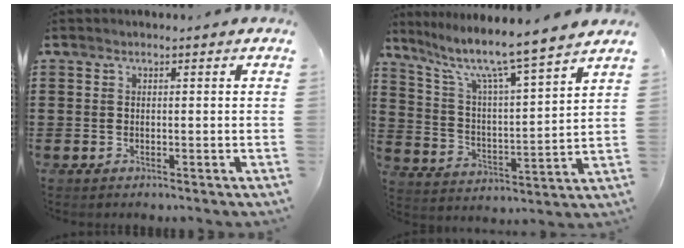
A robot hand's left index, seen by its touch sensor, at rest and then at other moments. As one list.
[{"total": 8.0, "force": [6.6, 0.2, 4.4], "torque": [-0.114, -0.049, 0.104]}]